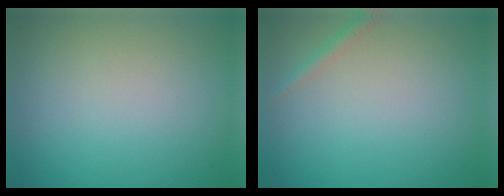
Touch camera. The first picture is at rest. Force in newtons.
{"total": 1.0, "press": 1.0, "slide": 0.0}